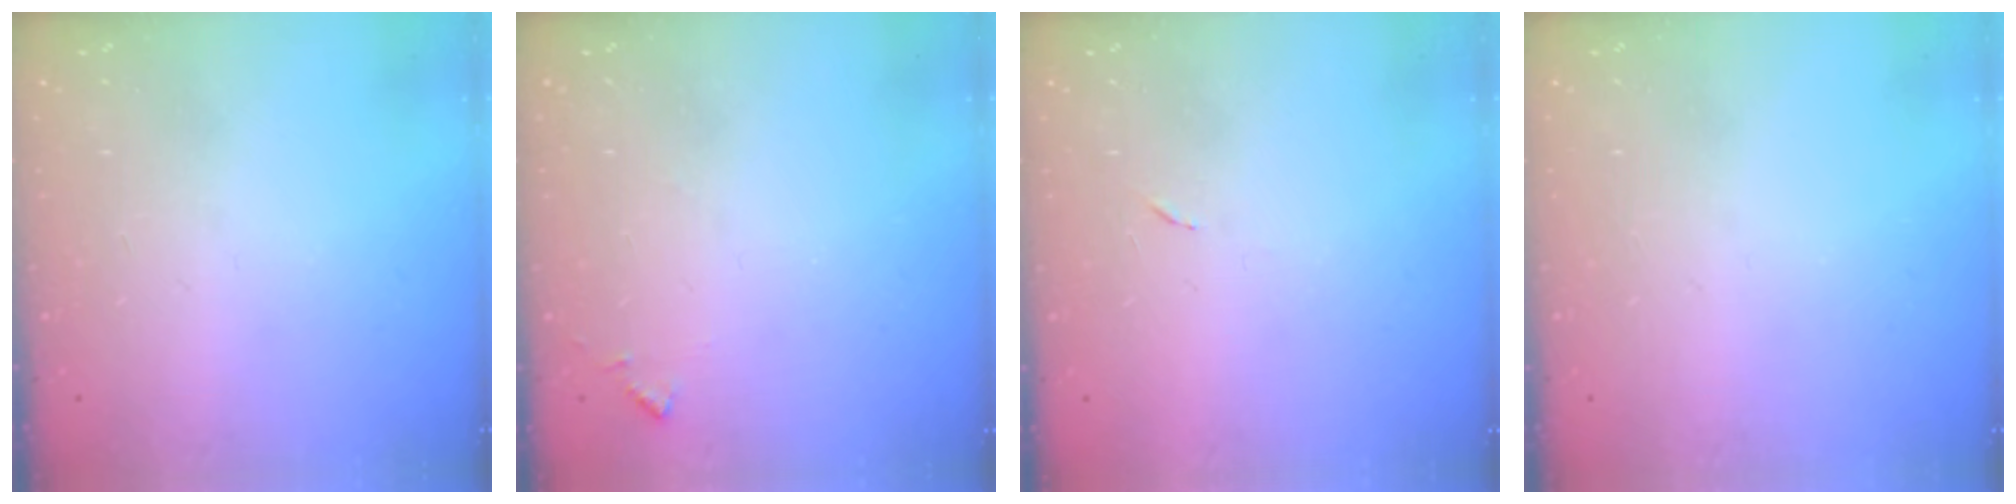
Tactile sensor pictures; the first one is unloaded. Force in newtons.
{"total": 5.8, "press": 5.7, "slide": 0.7}
{"total": 3.5, "press": 3.3, "slide": 1.2}
{"total": 0.0}